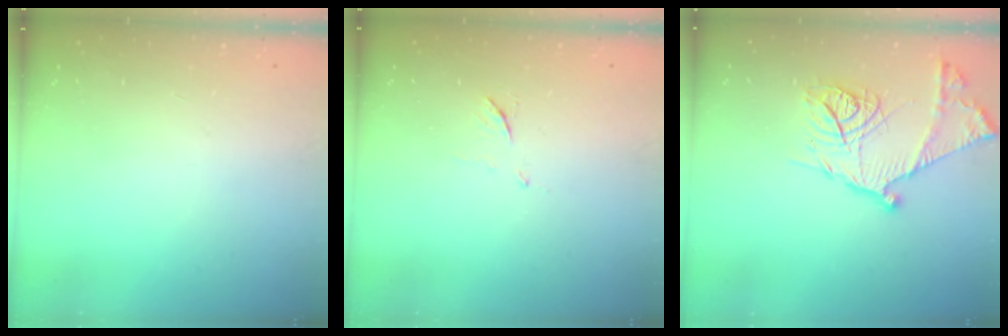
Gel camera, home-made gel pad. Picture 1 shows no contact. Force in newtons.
{"total": 5.5, "press": 5.4, "slide": 0.7}
{"total": 18.1, "press": 18.0, "slide": 1.6}